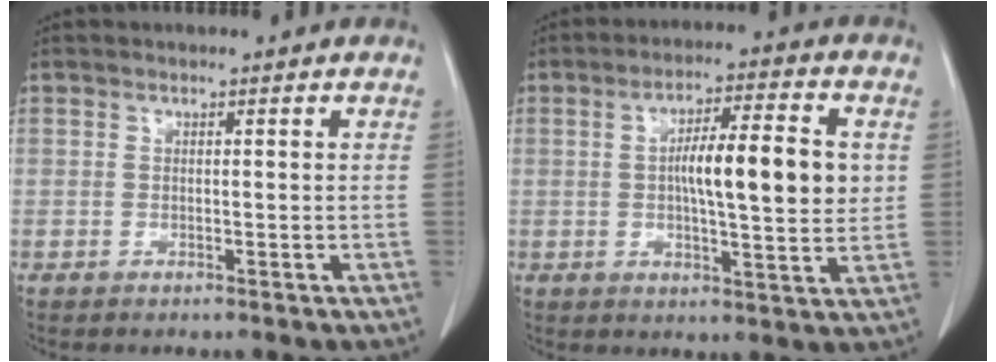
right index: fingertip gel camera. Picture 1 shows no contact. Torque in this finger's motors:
{"motor_torque": [1.00, 0.58, 0.24, 0.09]}